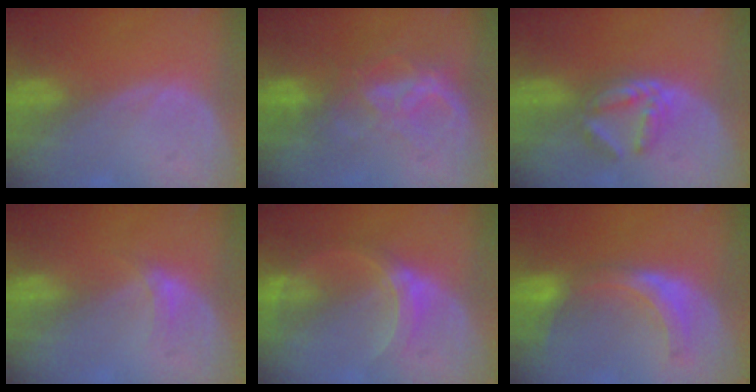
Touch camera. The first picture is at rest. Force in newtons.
{"total": 6.5, "press": 6.5, "slide": 0.5}
{"total": 5.9, "press": 5.2, "slide": 2.9}
{"total": 2.3, "press": 1.9, "slide": 1.3}
{"total": 5.6, "press": 5.6, "slide": 0.4}
{"total": 7.1, "press": 6.7, "slide": 2.5}